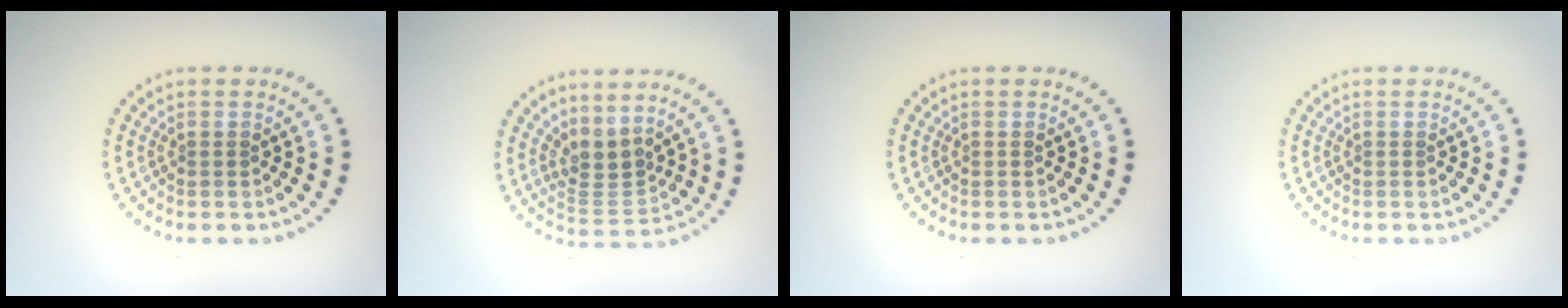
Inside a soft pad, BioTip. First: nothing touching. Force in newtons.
{"total": 2.8, "press": 2.0, "slide": 2.0}
{"total": 0.0}
{"total": 0.0}